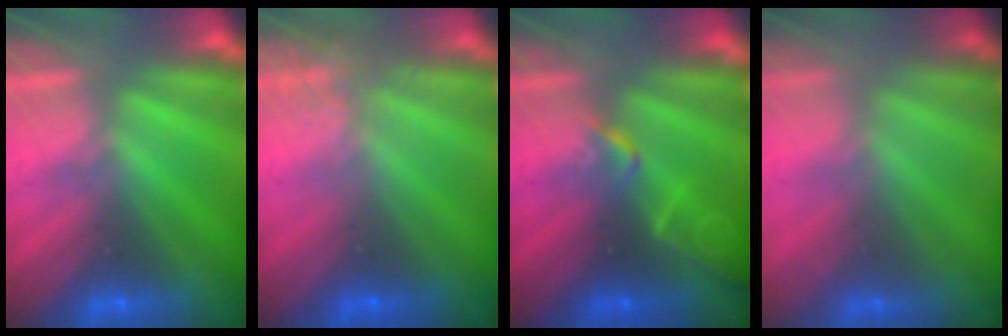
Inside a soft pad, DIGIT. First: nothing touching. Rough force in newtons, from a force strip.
{"total": 2.4}
{"total": 2.1}
{"total": 1.6}